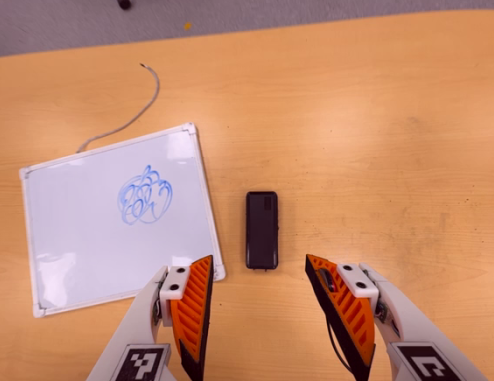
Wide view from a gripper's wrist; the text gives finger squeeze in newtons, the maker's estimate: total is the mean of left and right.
{"total": 0.0}